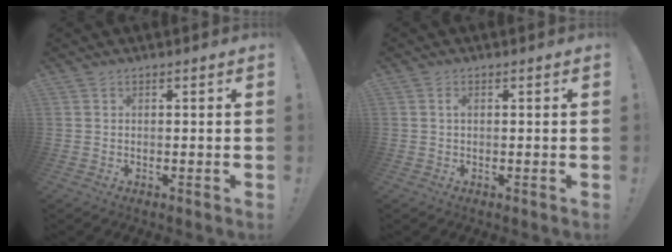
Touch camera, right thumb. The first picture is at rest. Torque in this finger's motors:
{"motor_torque": [0.15, 0.28, 0.27, -0.15, -0.02]}